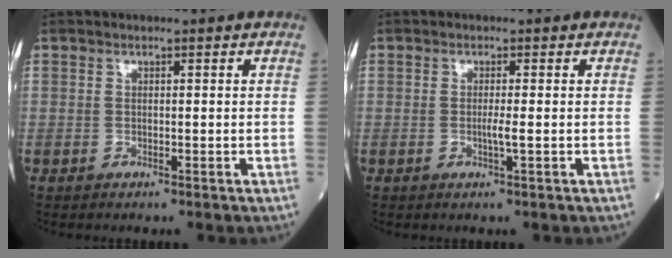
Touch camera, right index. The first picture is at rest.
{"total": 1.5, "force": [-0.3, -0.3, 1.4], "torque": [-0.031, -0.002, -0.007]}